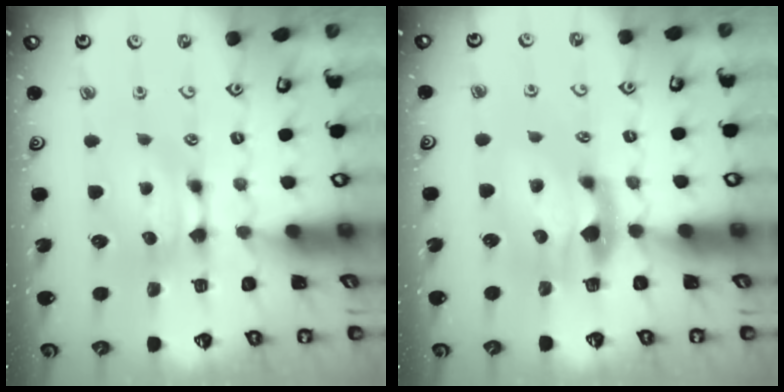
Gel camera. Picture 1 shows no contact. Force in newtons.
{"total": 2.7, "press": 2.4, "slide": 1.3}